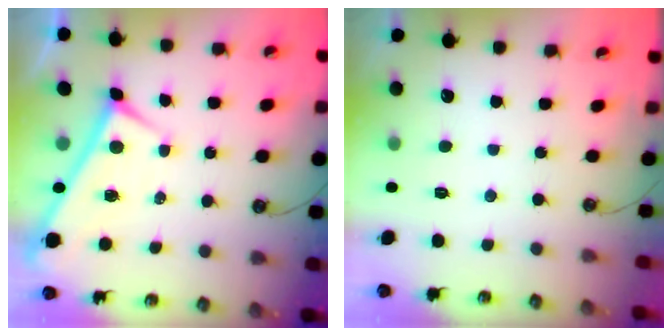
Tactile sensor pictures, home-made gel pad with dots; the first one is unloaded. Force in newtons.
{"total": 0.0}